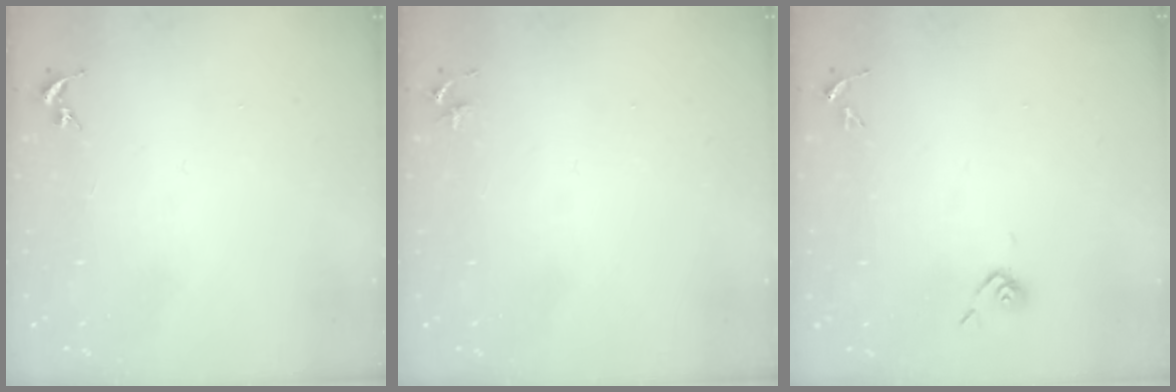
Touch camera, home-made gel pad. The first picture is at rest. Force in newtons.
{"total": 3.2, "press": 3.2, "slide": 0.4}
{"total": 3.8, "press": 3.7, "slide": 0.8}